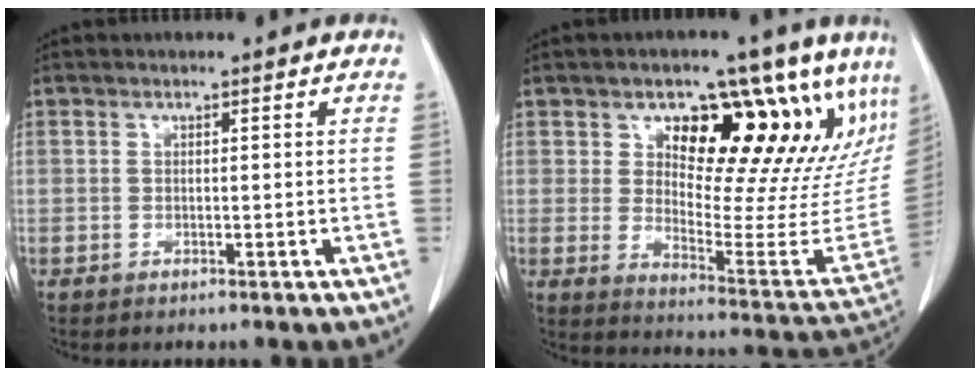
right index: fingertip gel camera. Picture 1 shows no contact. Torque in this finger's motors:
{"motor_torque": [0.90, 1.00, 0.26, 0.10]}